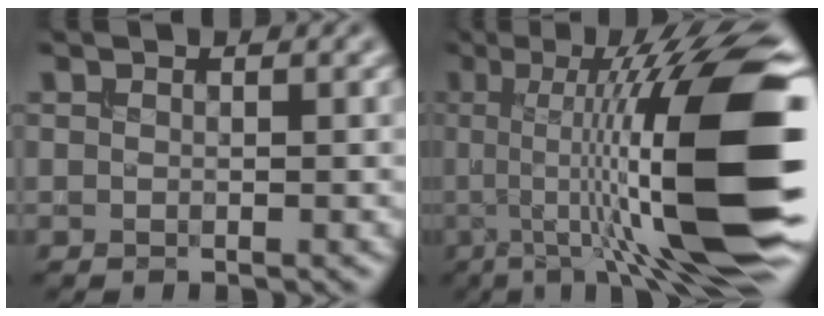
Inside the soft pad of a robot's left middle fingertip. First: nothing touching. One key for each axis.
{"total": 16.3, "fx": -0.6, "fy": 3.5, "fz": 15.9, "tx": -0.223, "ty": 0.021, "tz": -0.015}